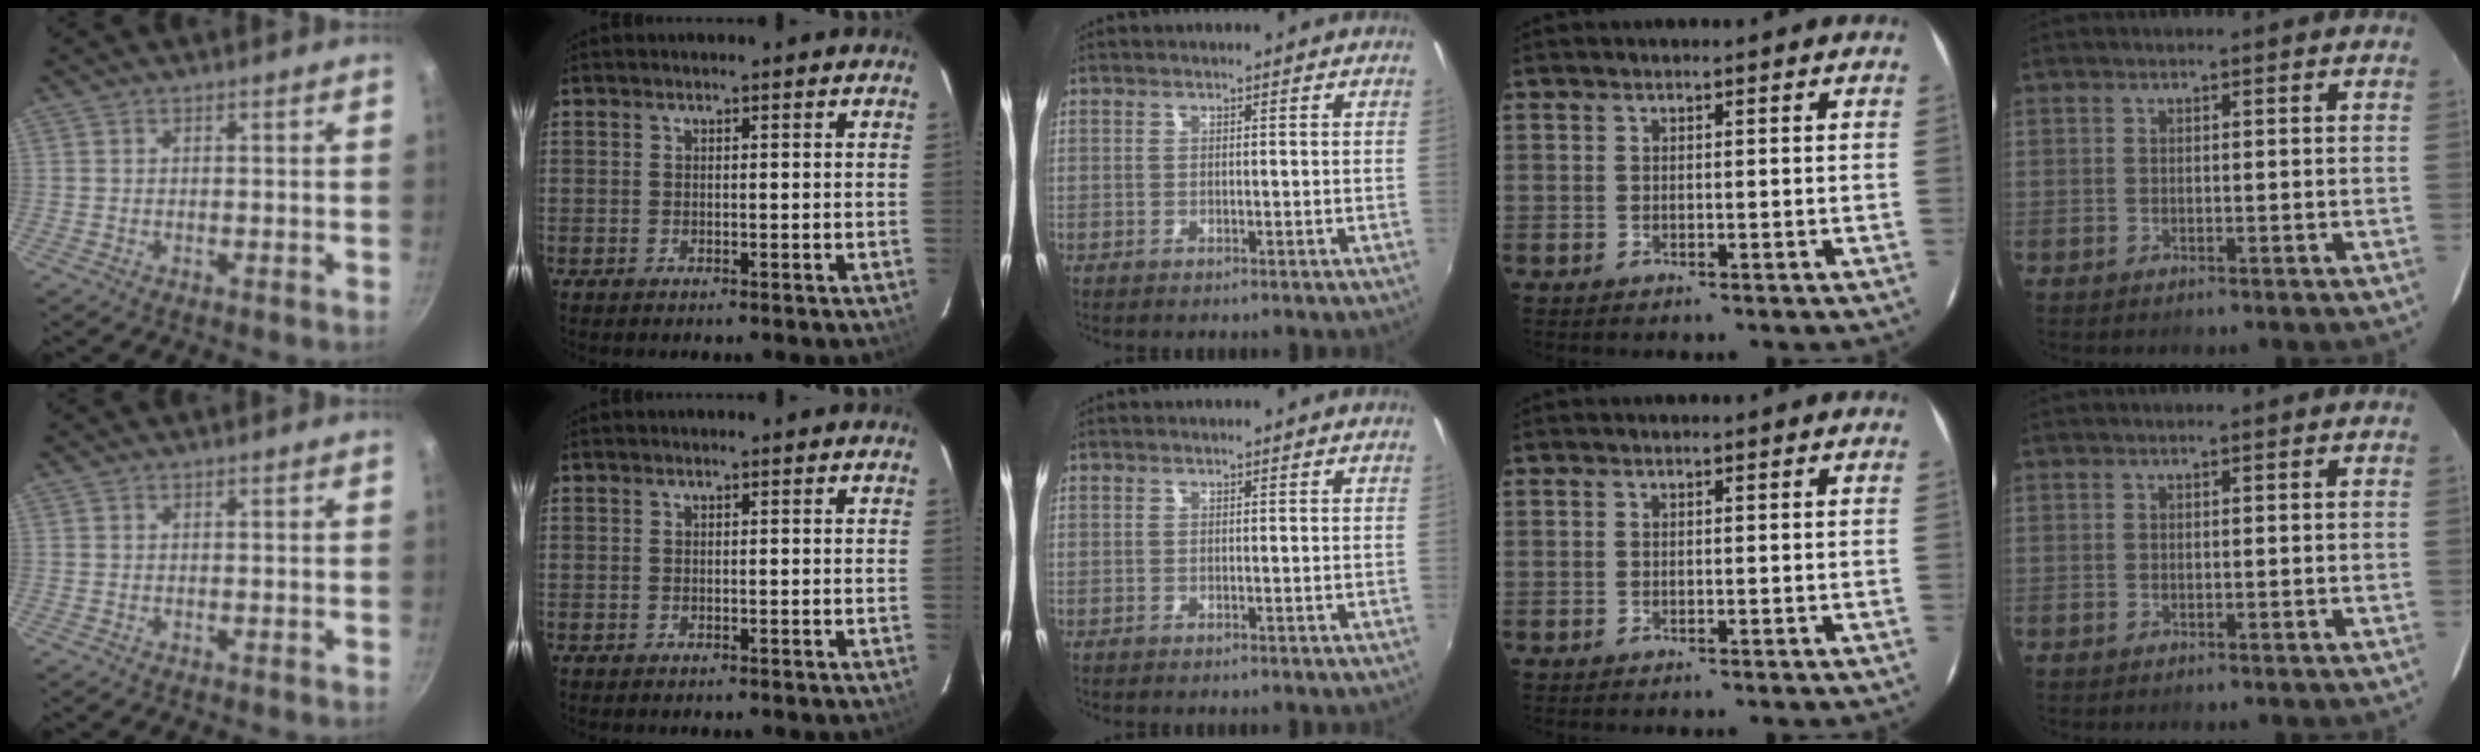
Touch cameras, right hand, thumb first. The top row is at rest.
{}